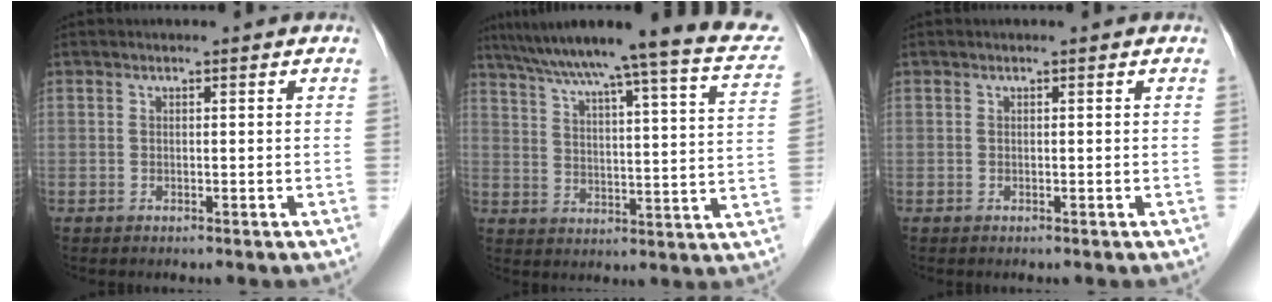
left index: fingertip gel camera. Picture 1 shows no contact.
{"total": 23.1, "force": [18.7, 0.9, 13.4], "torque": [-0.205, -0.008, 0.241]}
{"total": 0.0}